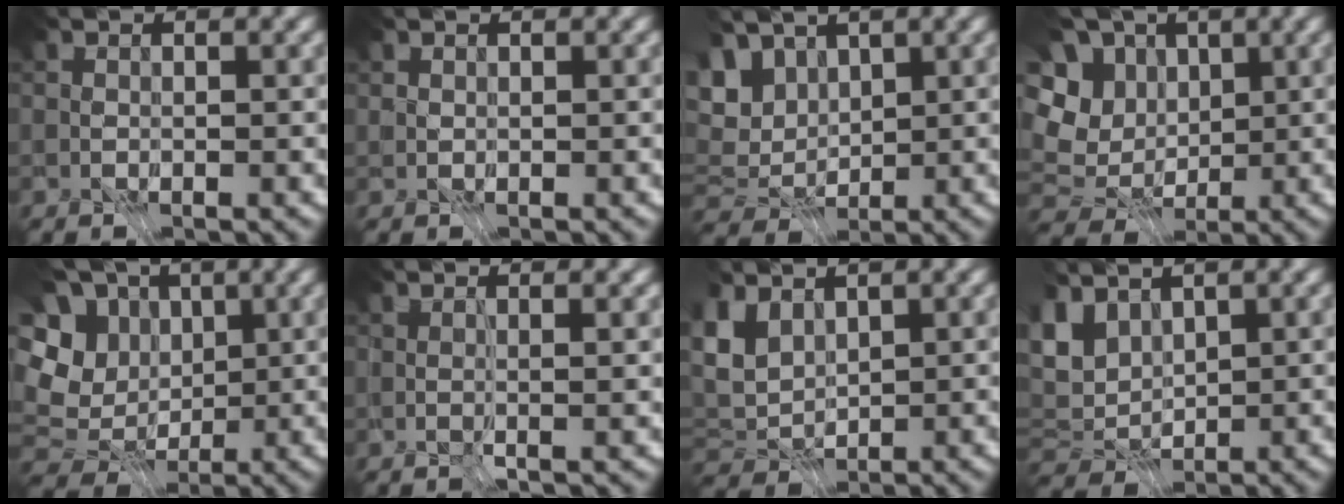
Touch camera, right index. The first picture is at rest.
{"total": 0.6, "force": [0.5, 0.3, 0.1], "torque": [-0.009, 0.000, 0.014]}
{"total": 5.1, "force": [1.3, 2.7, 4.2], "torque": [-0.088, 0.003, 0.039]}
{"total": 8.9, "force": [0.3, 7.6, 4.6], "torque": [-0.130, 0.011, 0.015]}
{"total": 9.8, "force": [-0.1, 8.5, 5.0], "torque": [-0.143, 0.008, 0.019]}
{"total": 1.7, "force": [-0.1, -1.7, 0.0], "torque": [0.004, -0.019, 0.017]}
{"total": 0.9, "force": [0.4, -0.1, 0.8], "torque": [-0.040, -0.011, 0.034]}
{"total": 3.2, "force": [1.1, 0.8, 2.9], "torque": [-0.075, 0.004, 0.041]}